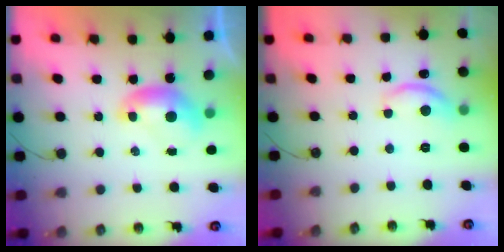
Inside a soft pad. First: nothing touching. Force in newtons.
{"total": 6.5, "press": 6.5, "slide": 0.5}